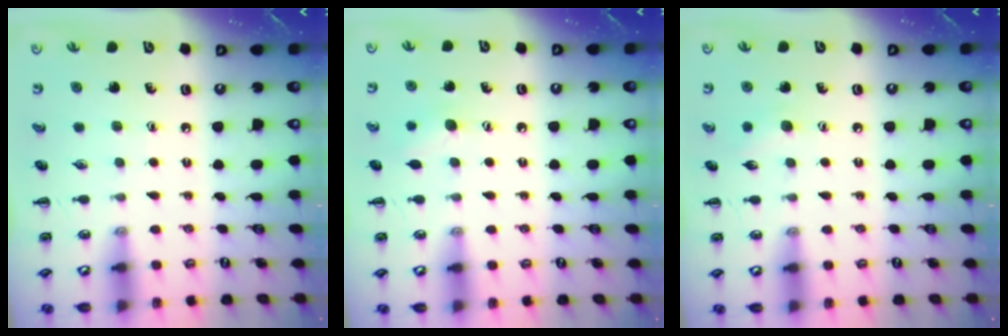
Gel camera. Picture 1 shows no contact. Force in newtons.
{"total": 6.6, "press": 6.5, "slide": 1.5}
{"total": 5.6, "press": 5.5, "slide": 1.4}